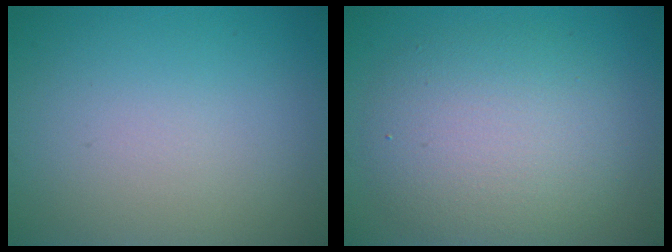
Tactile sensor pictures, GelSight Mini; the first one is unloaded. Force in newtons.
{"total": 6.1, "press": 6.1, "slide": 0.2}